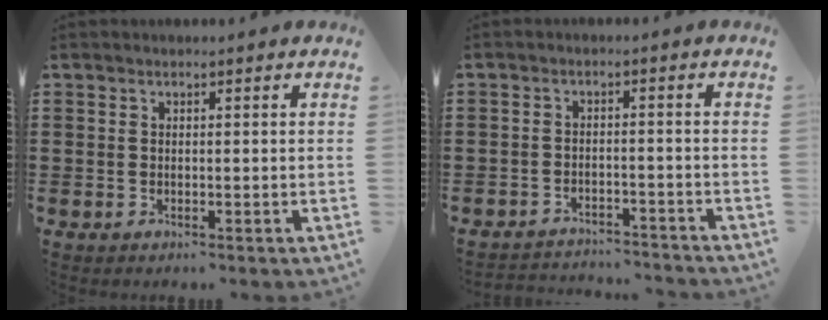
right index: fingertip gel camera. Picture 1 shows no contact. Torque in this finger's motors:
{"motor_torque": [-1.00, -1.14, -0.11, -0.08]}